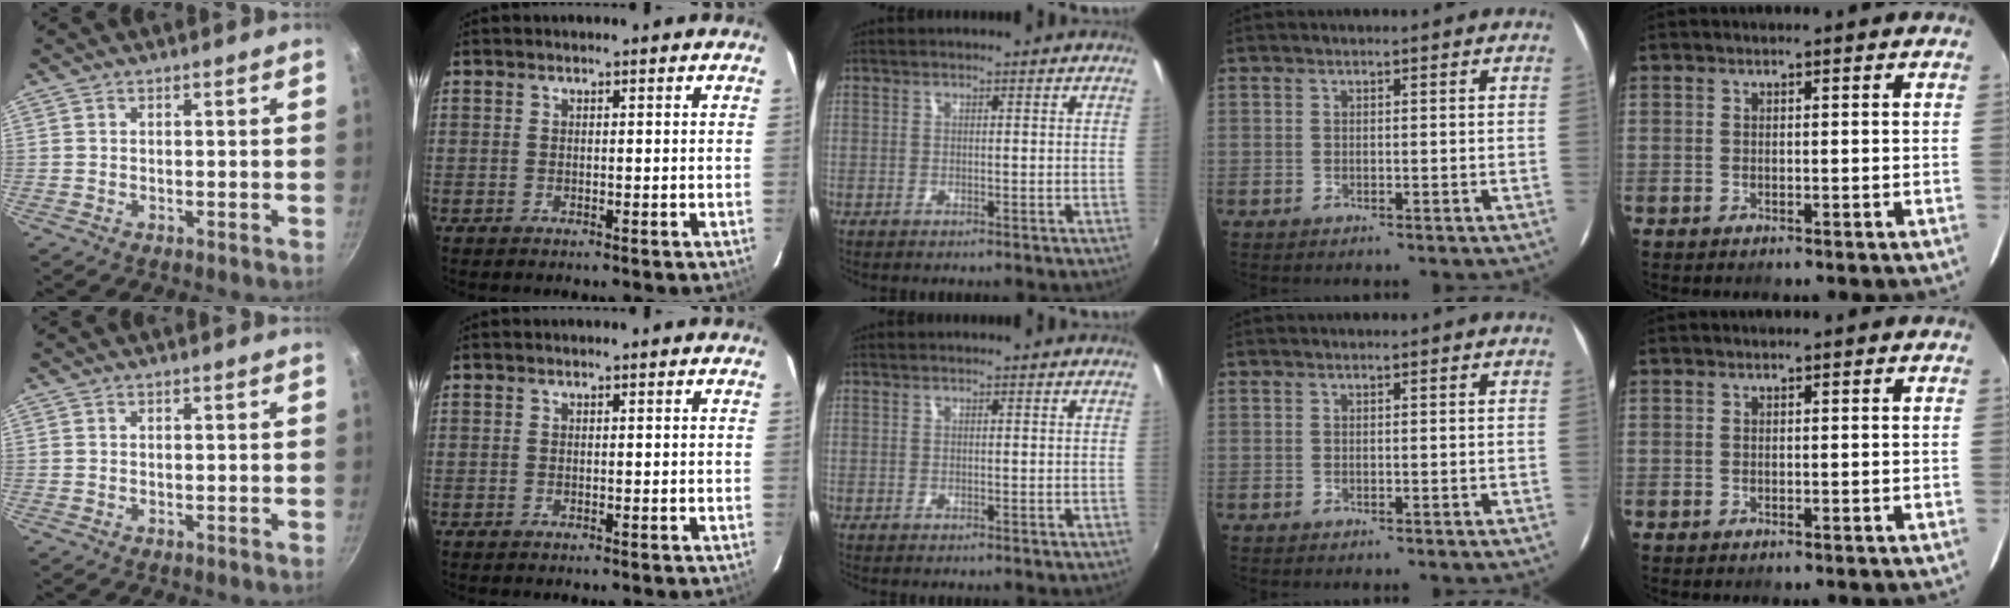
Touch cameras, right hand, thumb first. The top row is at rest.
{}